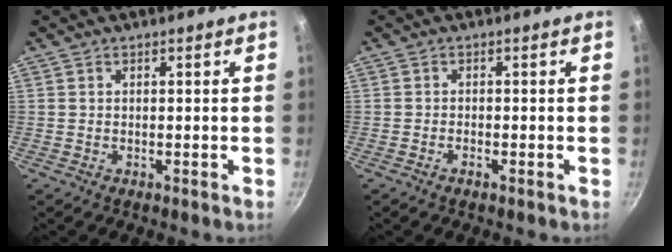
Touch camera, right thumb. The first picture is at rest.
{"total": 1.1, "force": [-0.6, 0.2, 0.9], "torque": [-0.025, 0.002, -0.014]}